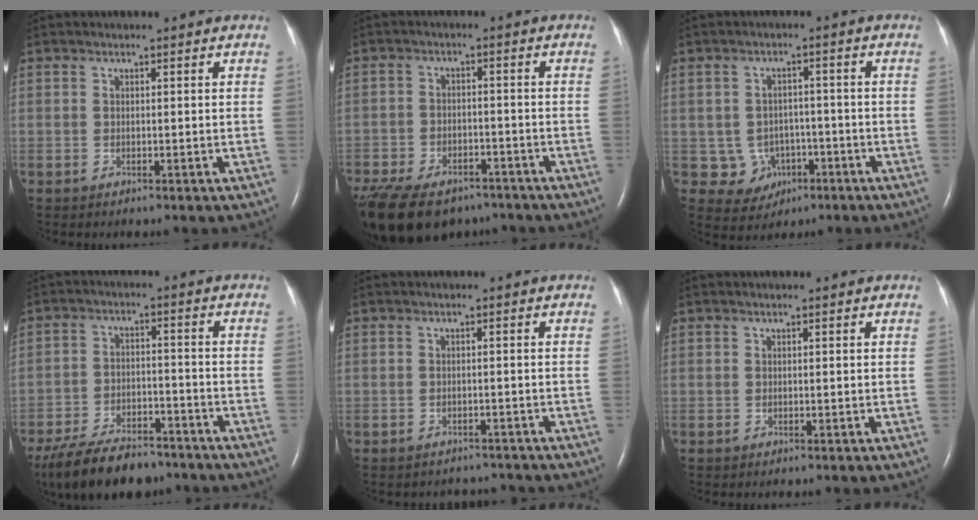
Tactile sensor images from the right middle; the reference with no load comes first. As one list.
[{"total": 18.3, "force": [-13.3, 9.1, 8.8], "torque": [-0.244, -0.028, -0.197]}, {"total": 5.4, "force": [-1.6, 5.0, 0.9], "torque": [-0.009, 0.013, -0.012]}, {"total": 13.0, "force": [-10.5, 4.6, 6.1], "torque": [-0.107, -0.009, -0.172]}, {"total": 2.9, "force": [-2.7, 0.9, -0.4], "torque": [0.005, 0.000, -0.037]}, {"total": 0.0}]